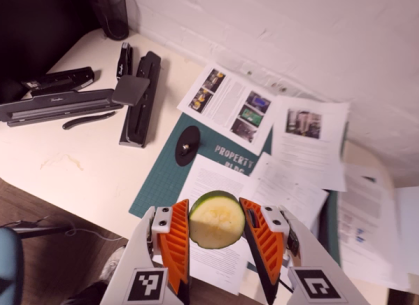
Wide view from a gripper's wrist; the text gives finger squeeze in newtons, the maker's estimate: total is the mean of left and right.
{"total": 9.6, "left": 9.9, "right": 9.2}